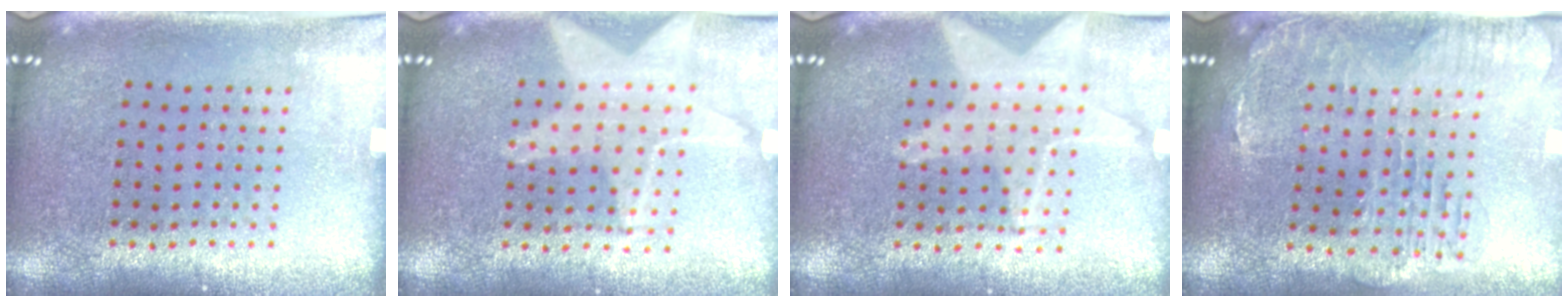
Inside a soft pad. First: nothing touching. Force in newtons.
{"total": 1.7, "press": 1.5, "slide": 0.7}
{"total": 1.7, "press": 1.5, "slide": 0.7}
{"total": 1.5, "press": 1.4, "slide": 0.4}